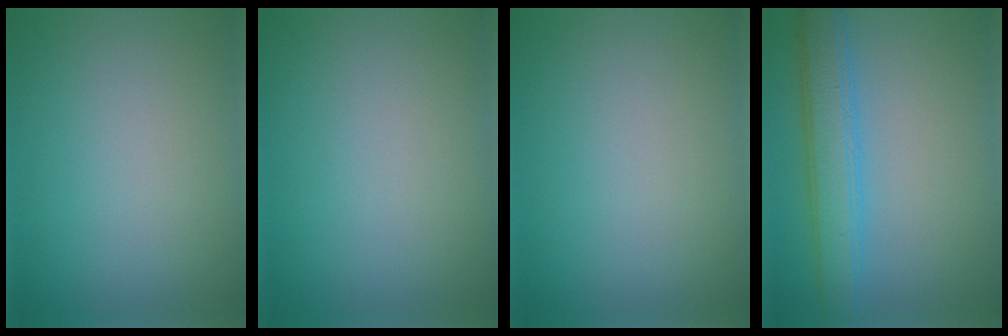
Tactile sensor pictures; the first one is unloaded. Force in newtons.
{"total": 0.0}
{"total": 0.0}
{"total": 4.5, "press": 4.5, "slide": 0.2}